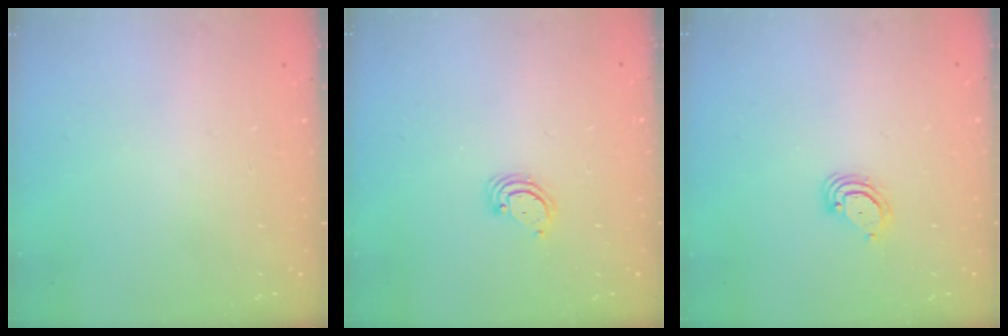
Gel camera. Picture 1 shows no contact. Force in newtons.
{"total": 3.0, "press": 3.0, "slide": 0.3}
{"total": 3.5, "press": 3.5, "slide": 0.3}